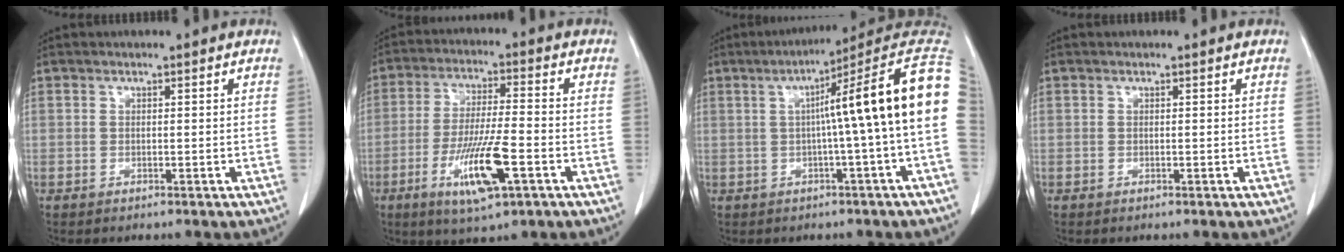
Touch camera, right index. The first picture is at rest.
{"total": 11.1, "force": [-4.5, 1.5, 10.0], "torque": [-0.193, -0.016, -0.077]}
{"total": 15.1, "force": [1.3, -0.9, 15.0], "torque": [-0.195, 0.041, 0.011]}
{"total": 0.0}